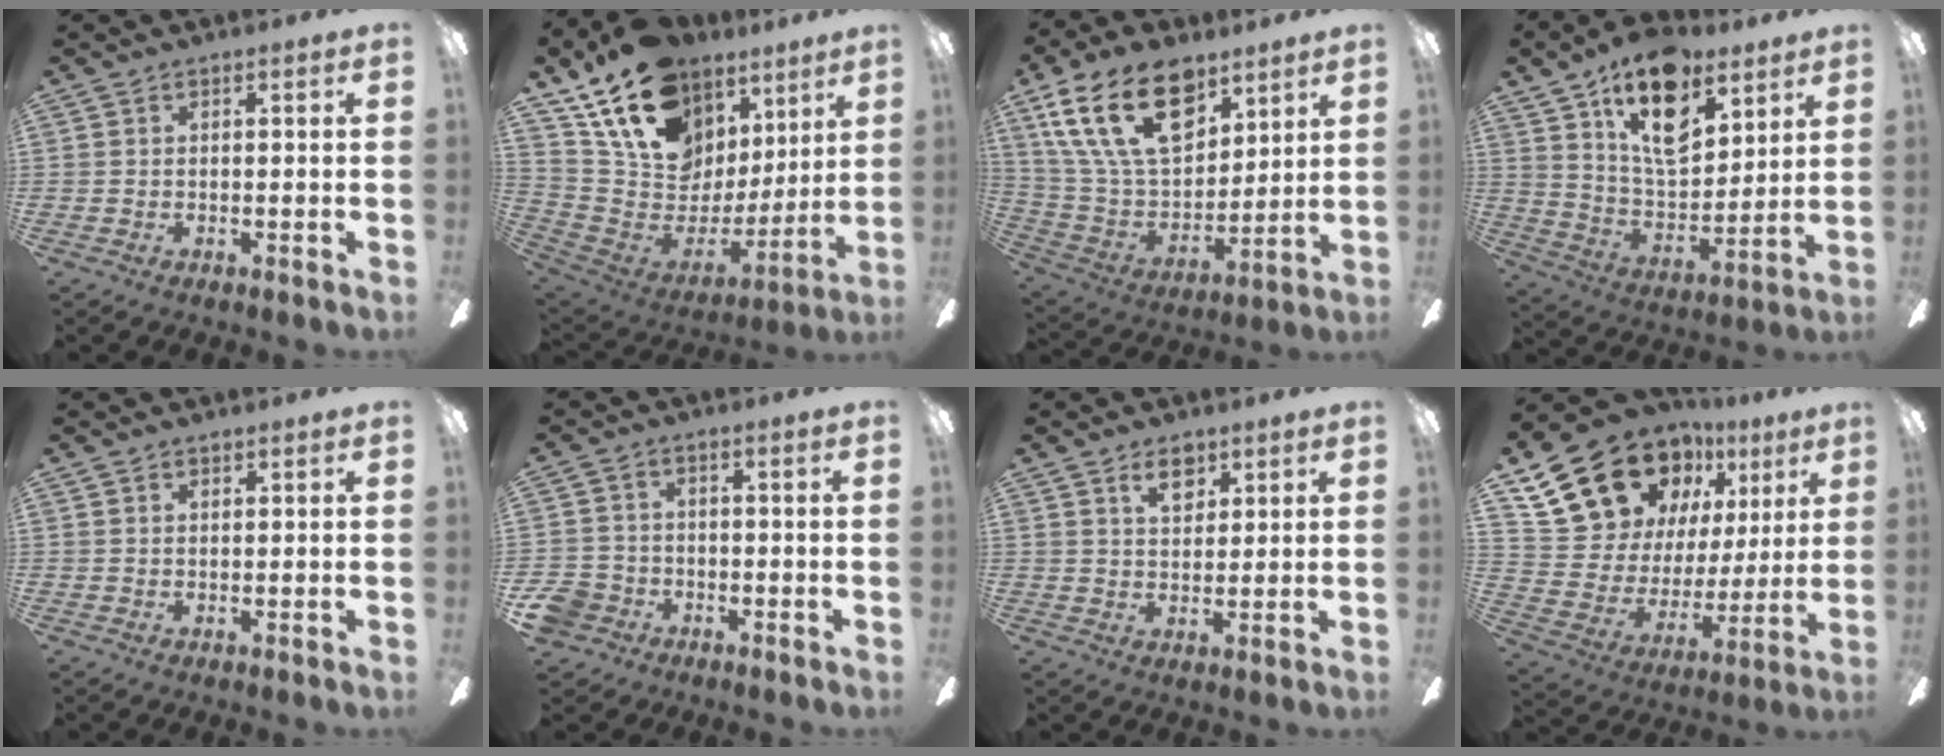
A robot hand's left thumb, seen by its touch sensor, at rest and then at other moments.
{"total": 19.0, "force": [12.4, 11.9, 8.3], "torque": [-0.159, -0.079, 0.233]}
{"total": 22.8, "force": [12.0, 12.8, 14.6], "torque": [-0.281, -0.052, 0.210]}
{"total": 19.0, "force": [11.4, 9.8, 11.7], "torque": [-0.192, -0.053, 0.202]}
{"total": 0.9, "force": [0.8, 0.5, 0.1], "torque": [-0.002, 0.001, 0.014]}
{"total": 6.5, "force": [-3.2, 5.3, 2.0], "torque": [-0.062, 0.021, -0.064]}
{"total": 5.9, "force": [3.7, 3.4, 3.2], "torque": [-0.041, -0.008, 0.062]}
{"total": 20.9, "force": [13.8, 13.6, 7.9], "torque": [-0.148, -0.086, 0.276]}